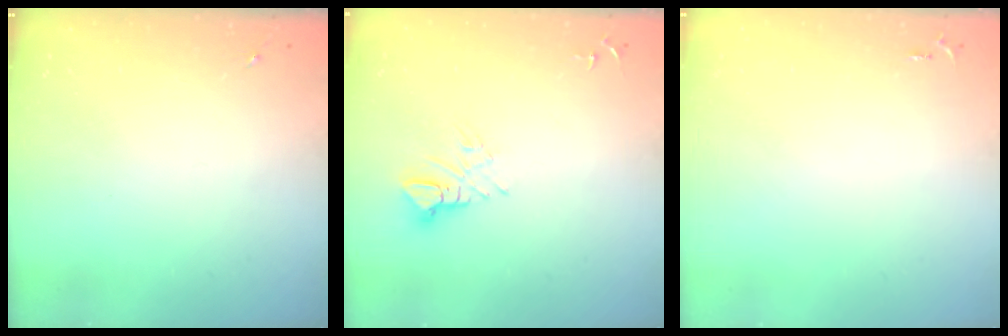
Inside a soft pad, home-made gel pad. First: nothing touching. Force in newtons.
{"total": 6.0, "press": 6.0, "slide": 0.2}
{"total": 2.6, "press": 2.6, "slide": 0.3}